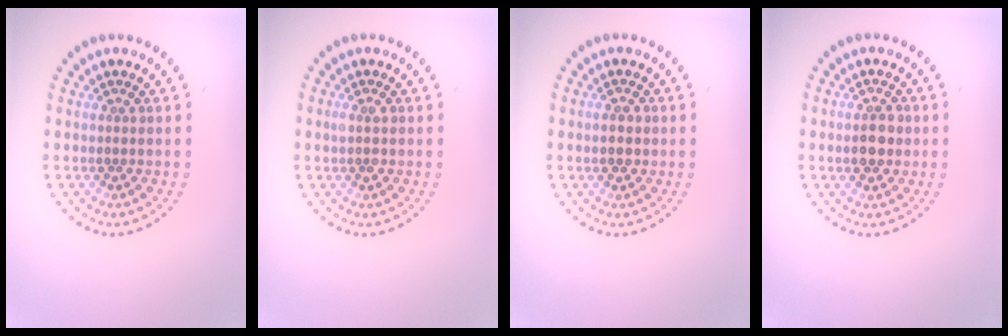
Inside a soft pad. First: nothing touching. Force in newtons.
{"total": 1.1, "press": 1.0, "slide": 0.3}
{"total": 2.1, "press": 2.1, "slide": 0.0}
{"total": 2.8, "press": 2.8, "slide": 0.1}